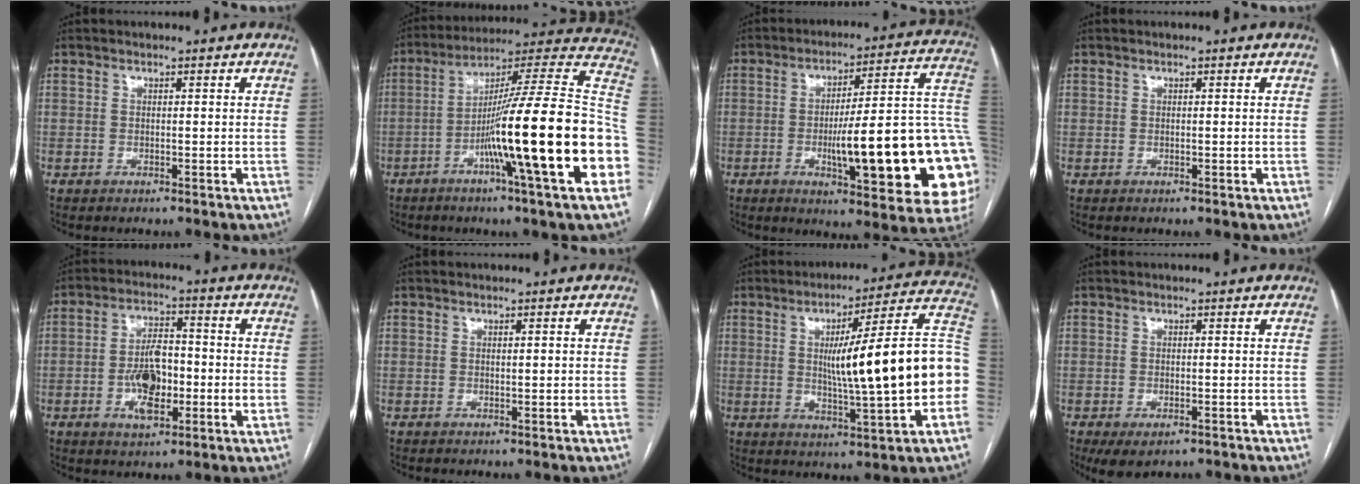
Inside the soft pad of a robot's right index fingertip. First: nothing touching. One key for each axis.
{"total": 27.5, "fx": -7.0, "fy": -0.3, "fz": 26.6, "tx": -0.322, "ty": -0.006, "tz": -0.129}
{"total": 25.7, "fx": -4.6, "fy": 3.8, "fz": 25.0, "tx": -0.240, "ty": 0.011, "tz": -0.060}
{"total": 0.0}
{"total": 8.9, "fx": -1.9, "fy": 3.8, "fz": 7.8, "tx": -0.149, "ty": 0.010, "tz": -0.031}
{"total": 0.7, "fx": 0.0, "fy": 0.0, "fz": 0.7, "tx": -0.014, "ty": 0.001, "tz": 0.002}
{"total": 21.5, "fx": -0.7, "fy": 1.0, "fz": 21.5, "tx": -0.256, "ty": 0.034, "tz": -0.009}
{"total": 4.6, "fx": -2.9, "fy": 2.1, "fz": 2.9, "tx": -0.048, "ty": -0.008, "tz": -0.041}